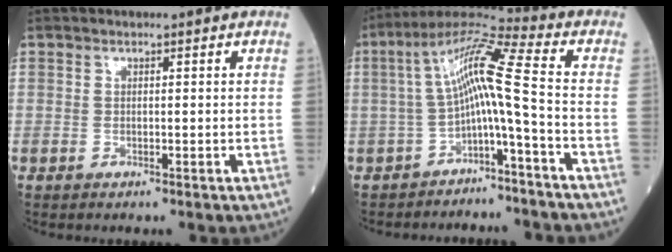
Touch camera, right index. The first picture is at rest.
{"total": 9.7, "force": [-1.8, -0.1, 9.6], "torque": [-0.175, 0.040, -0.034]}